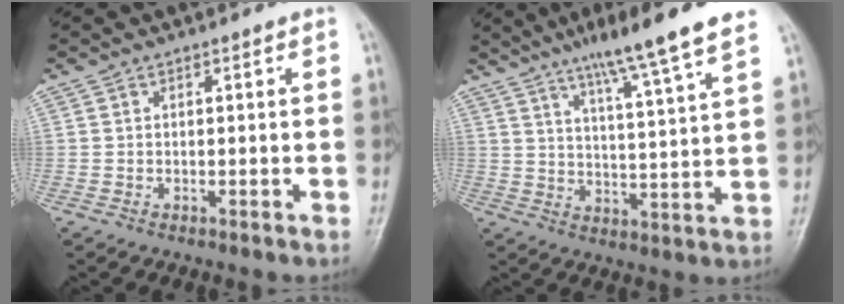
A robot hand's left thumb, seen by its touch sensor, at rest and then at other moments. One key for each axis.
{"total": 13.9, "fx": 9.8, "fy": 0.9, "fz": 9.9, "tx": -0.147, "ty": -0.038, "tz": 0.148}